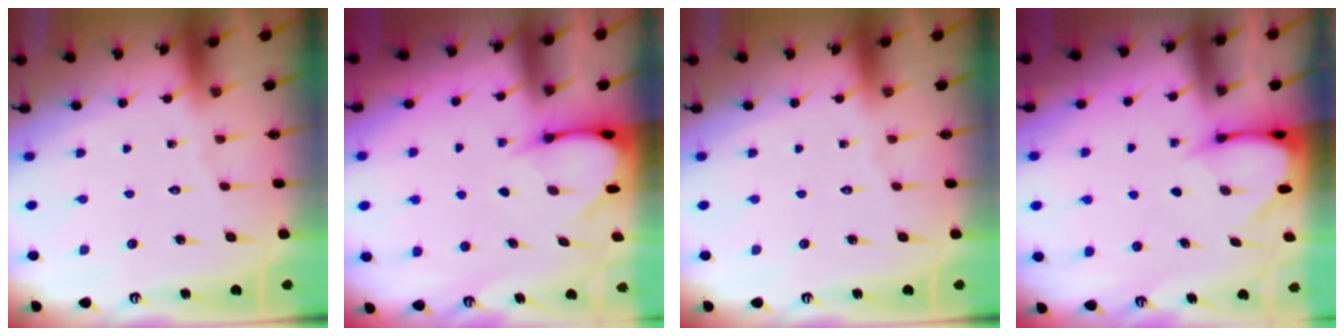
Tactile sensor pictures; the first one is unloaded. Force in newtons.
{"total": 3.8, "press": 3.8, "slide": 0.4}
{"total": 0.0}
{"total": 3.3, "press": 3.3, "slide": 0.3}